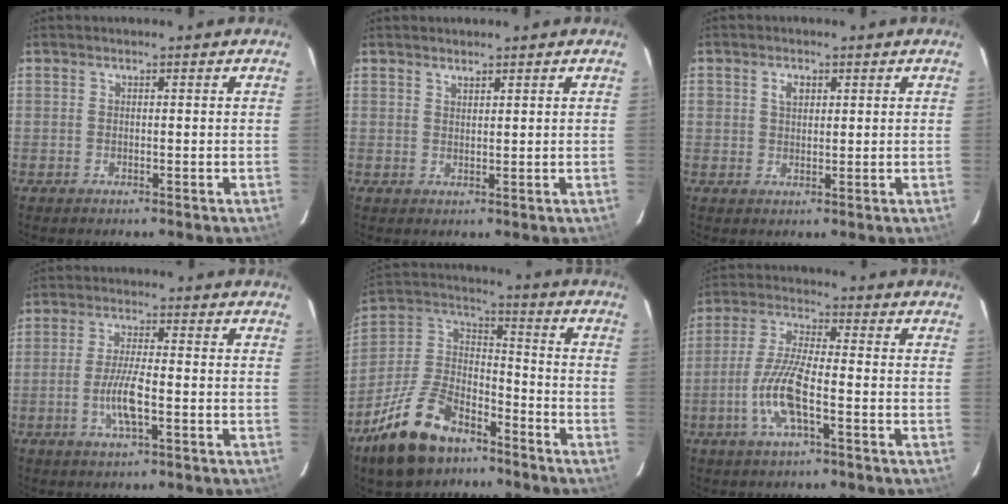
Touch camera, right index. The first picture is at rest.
{"total": 1.3, "force": [1.2, 0.4, 0.4], "torque": [-0.005, 0.000, 0.022]}
{"total": 2.6, "force": [1.0, 2.0, 1.4], "torque": [-0.022, 0.007, 0.018]}
{"total": 6.6, "force": [-2.2, 1.3, 6.1], "torque": [-0.124, -0.003, -0.043]}
{"total": 19.3, "force": [-12.1, 10.1, 11.1], "torque": [-0.236, 0.014, -0.210]}
{"total": 9.9, "force": [-3.8, 2.1, 8.9], "torque": [-0.191, -0.002, -0.075]}